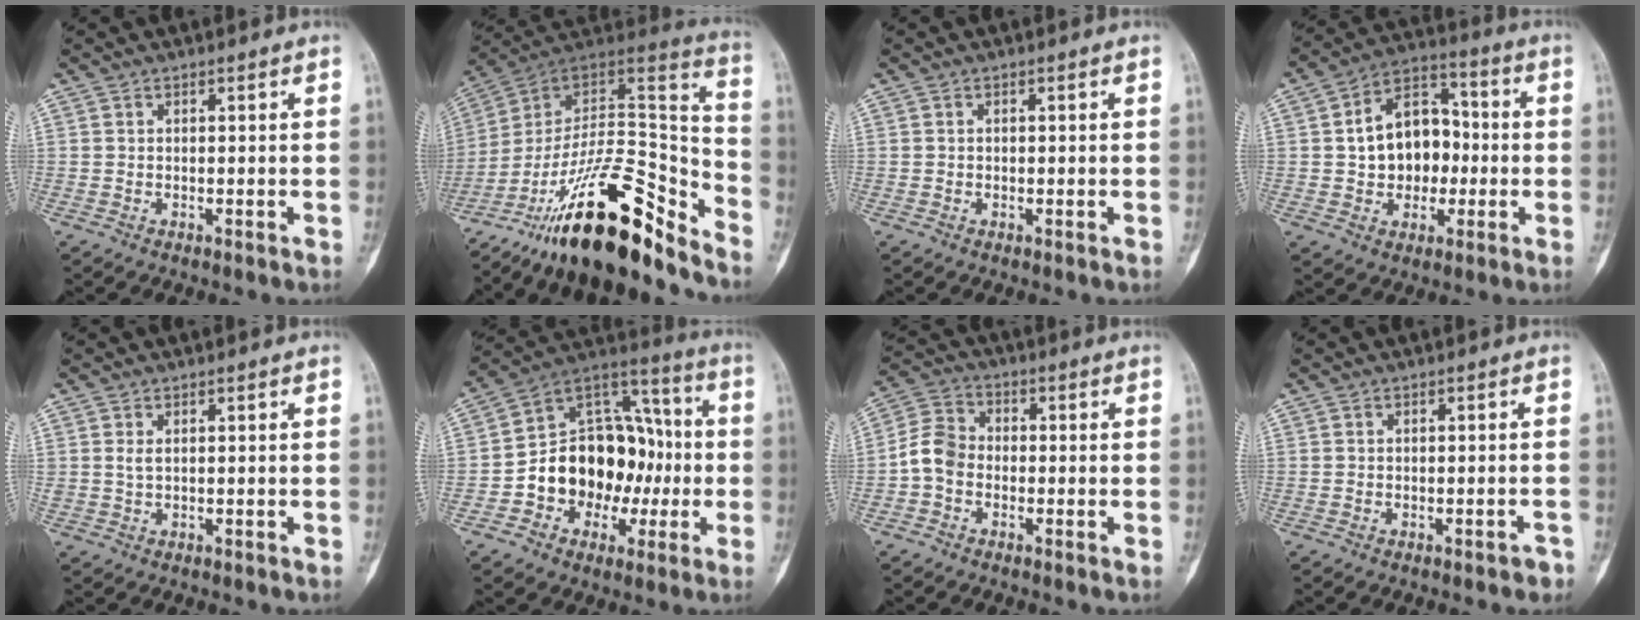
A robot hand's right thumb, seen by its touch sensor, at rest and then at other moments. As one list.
[{"total": 26.1, "force": [-18.9, 7.9, 16.1], "torque": [-0.203, 0.115, -0.311]}, {"total": 0.0}, {"total": 14.0, "force": [-0.4, 10.2, 9.5], "torque": [-0.106, 0.034, -0.011]}, {"total": 1.1, "force": [0.2, 0.5, 0.9], "torque": [-0.021, 0.002, 0.009]}, {"total": 19.9, "force": [-3.2, 14.7, 13.0], "torque": [-0.147, 0.050, -0.045]}, {"total": 6.1, "force": [-1.6, 4.7, 3.5], "torque": [-0.058, 0.019, -0.044]}, {"total": 1.8, "force": [-1.4, 0.7, 1.0], "torque": [-0.010, 0.009, -0.012]}]